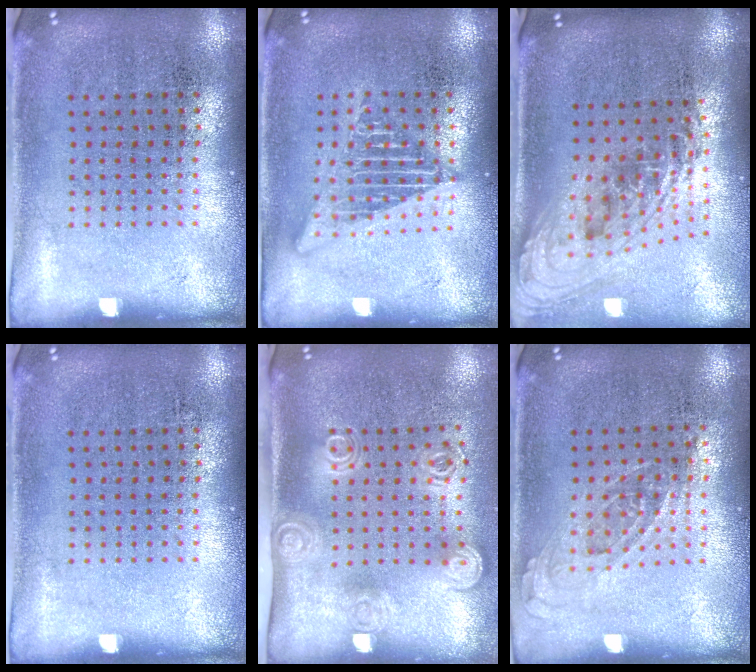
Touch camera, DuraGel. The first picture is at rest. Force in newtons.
{"total": 2.6, "press": 2.6, "slide": 0.3}
{"total": 2.3, "press": 1.7, "slide": 1.6}
{"total": 0.0}
{"total": 2.0, "press": 1.4, "slide": 1.4}
{"total": 0.7, "press": 0.7, "slide": 0.3}